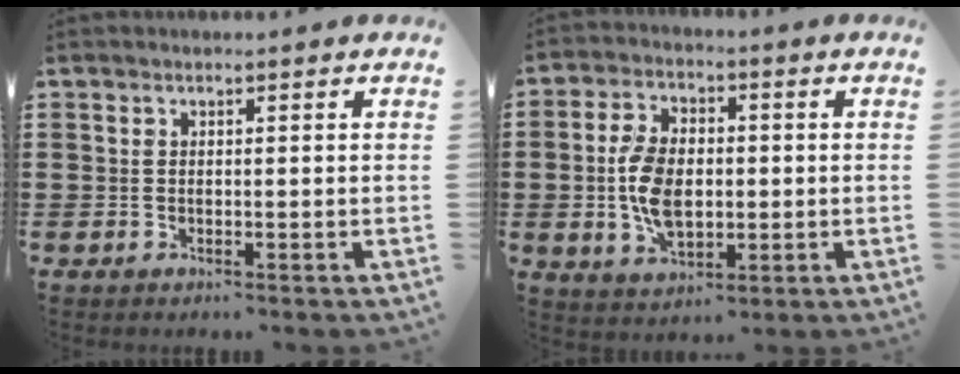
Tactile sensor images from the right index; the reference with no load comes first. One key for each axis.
{"total": 8.2, "fx": -0.7, "fy": 5.1, "fz": 6.5, "tx": -0.147, "ty": 0.007, "tz": -0.017}